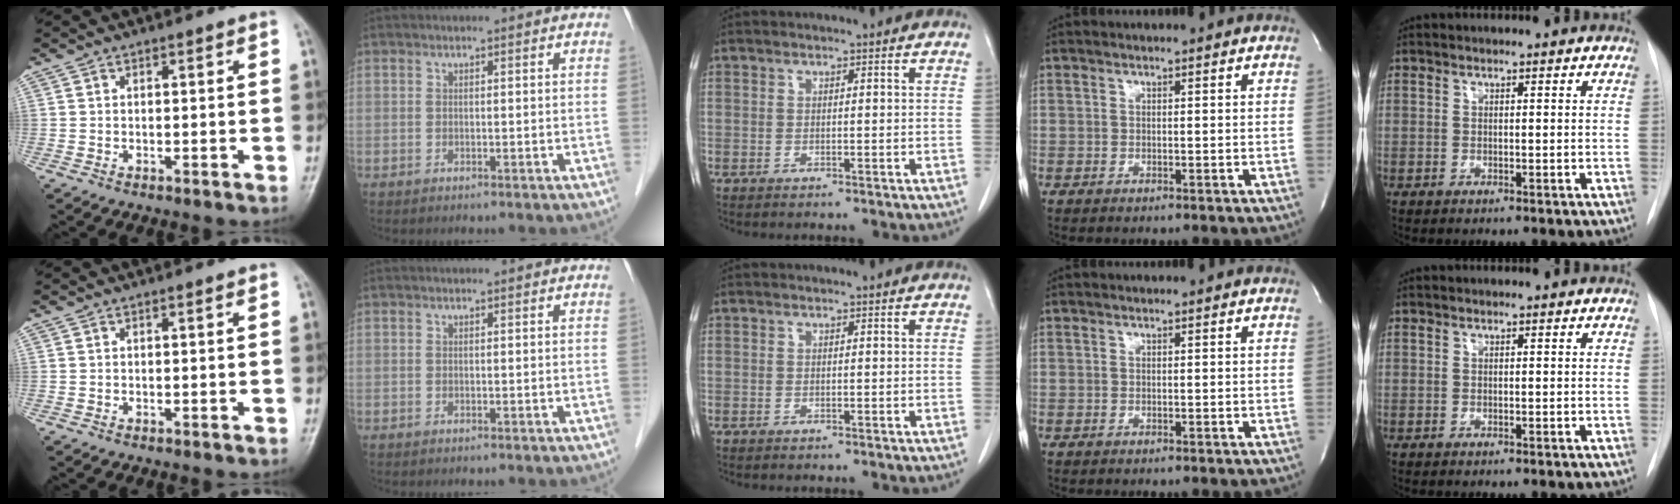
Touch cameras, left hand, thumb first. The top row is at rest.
{}